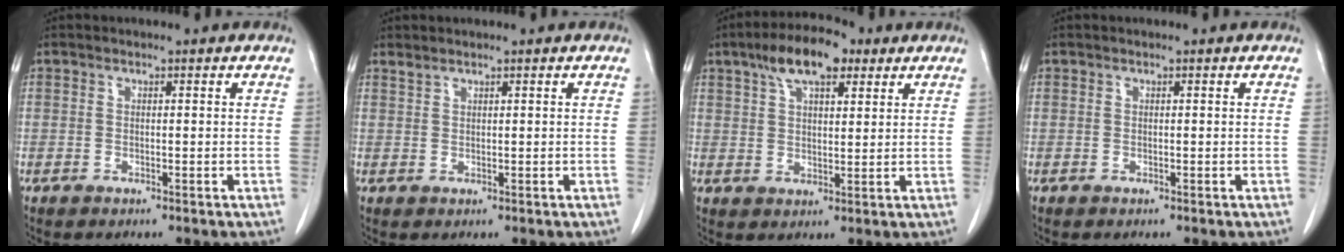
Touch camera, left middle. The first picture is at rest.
{"total": 0.8, "force": [0.8, 0.0, 0.1], "torque": [-0.007, 0.003, 0.020]}
{"total": 7.8, "force": [4.7, 2.9, 5.6], "torque": [-0.102, 0.018, 0.081]}
{"total": 0.0}